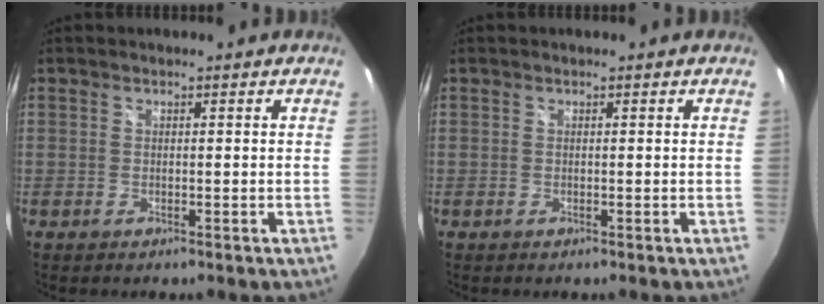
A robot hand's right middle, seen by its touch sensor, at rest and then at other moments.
{"total": 0.0}